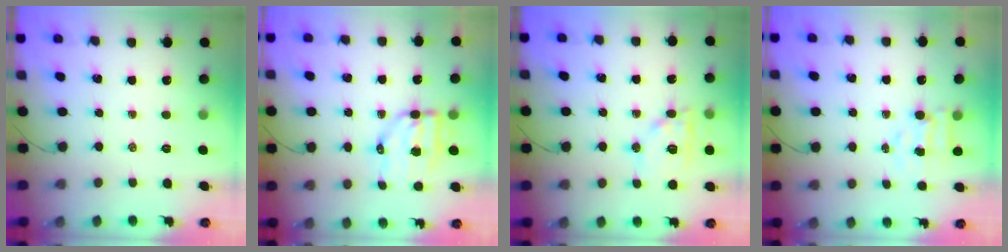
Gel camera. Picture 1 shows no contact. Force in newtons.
{"total": 7.7, "press": 7.6, "slide": 1.3}
{"total": 12.3, "press": 12.1, "slide": 1.7}
{"total": 3.7, "press": 3.7, "slide": 0.6}